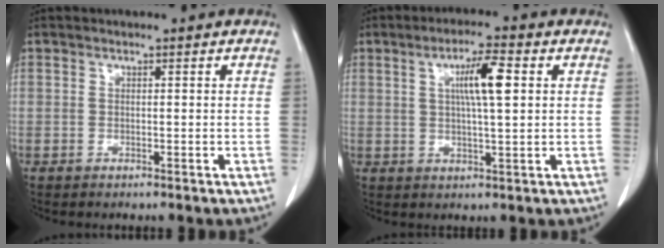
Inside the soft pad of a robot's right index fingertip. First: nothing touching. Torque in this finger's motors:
{"motor_torque": [0.45, 0.40, 0.25, 0.08]}